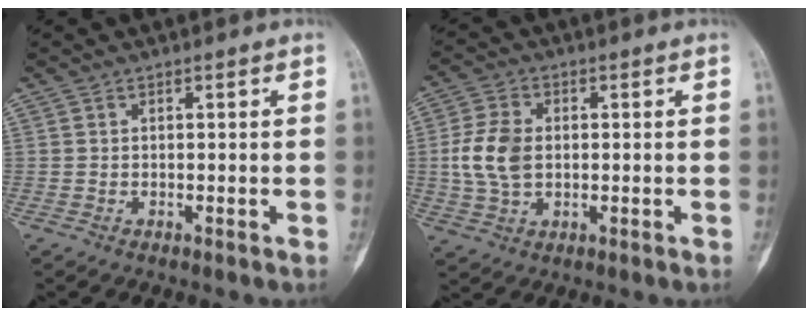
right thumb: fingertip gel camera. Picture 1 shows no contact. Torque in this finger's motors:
{"motor_torque": [0.05, 0.70, 0.08, 0.01, 0.06]}